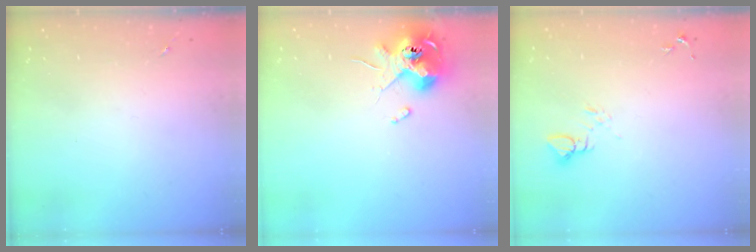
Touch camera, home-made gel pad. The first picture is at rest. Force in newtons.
{"total": 11.4, "press": 11.2, "slide": 1.6}
{"total": 3.4, "press": 3.4, "slide": 0.2}